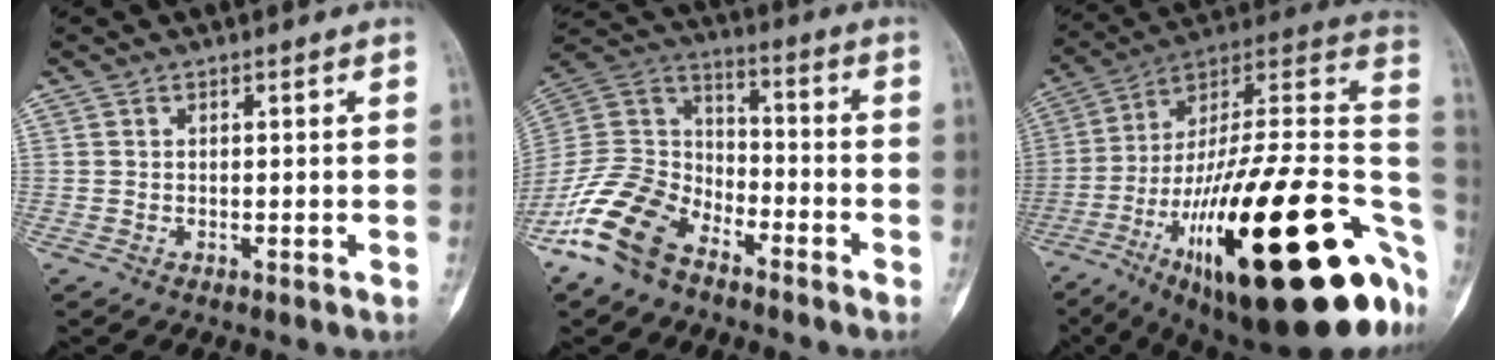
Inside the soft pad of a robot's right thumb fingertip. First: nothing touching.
{"total": 15.7, "force": [-10.3, 9.0, 7.8], "torque": [-0.151, 0.071, -0.204]}
{"total": 42.6, "force": [-13.0, 13.7, 38.2], "torque": [-0.499, 0.061, -0.206]}